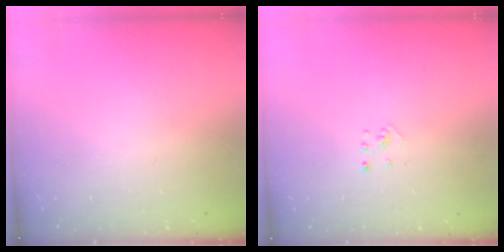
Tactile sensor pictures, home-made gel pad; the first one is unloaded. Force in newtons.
{"total": 2.0, "press": 2.0, "slide": 0.3}